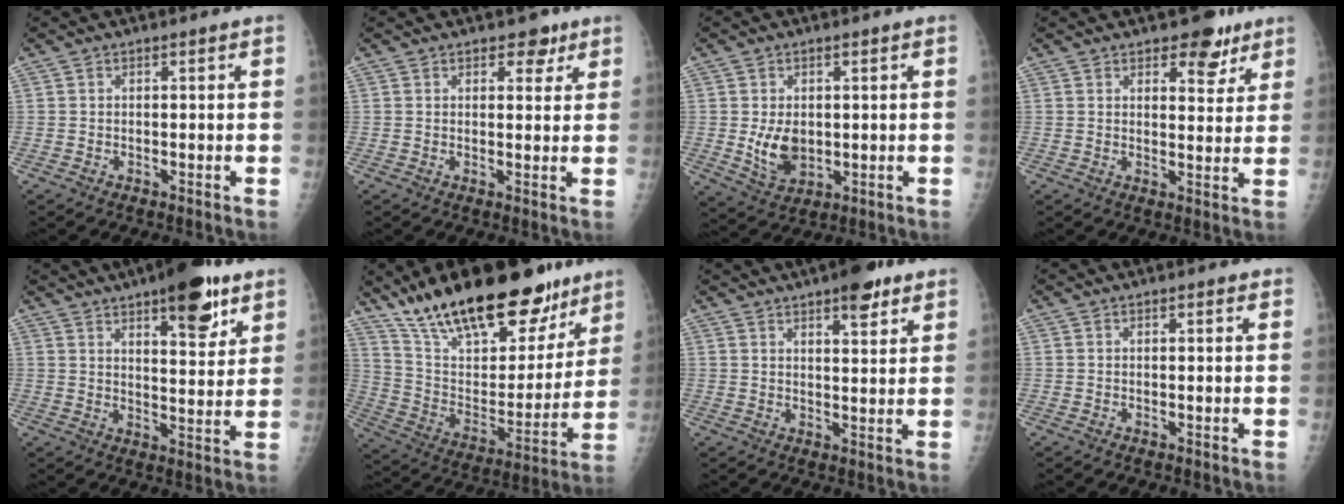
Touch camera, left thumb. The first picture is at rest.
{"total": 3.9, "force": [2.5, 2.3, 1.9], "torque": [0.001, -0.010, 0.031]}
{"total": 6.7, "force": [0.1, 4.7, 4.7], "torque": [-0.066, -0.013, 0.018]}
{"total": 6.7, "force": [4.5, 3.4, 3.5], "torque": [-0.015, -0.023, 0.061]}
{"total": 13.9, "force": [8.5, 4.7, 10.0], "torque": [-0.111, -0.041, 0.121]}
{"total": 30.4, "force": [21.6, 11.8, 17.8], "torque": [-0.251, -0.065, 0.353]}
{"total": 8.0, "force": [5.2, 2.5, 5.5], "torque": [-0.062, -0.024, 0.070]}
{"total": 1.0, "force": [0.6, 0.3, 0.7], "torque": [-0.010, -0.002, 0.007]}